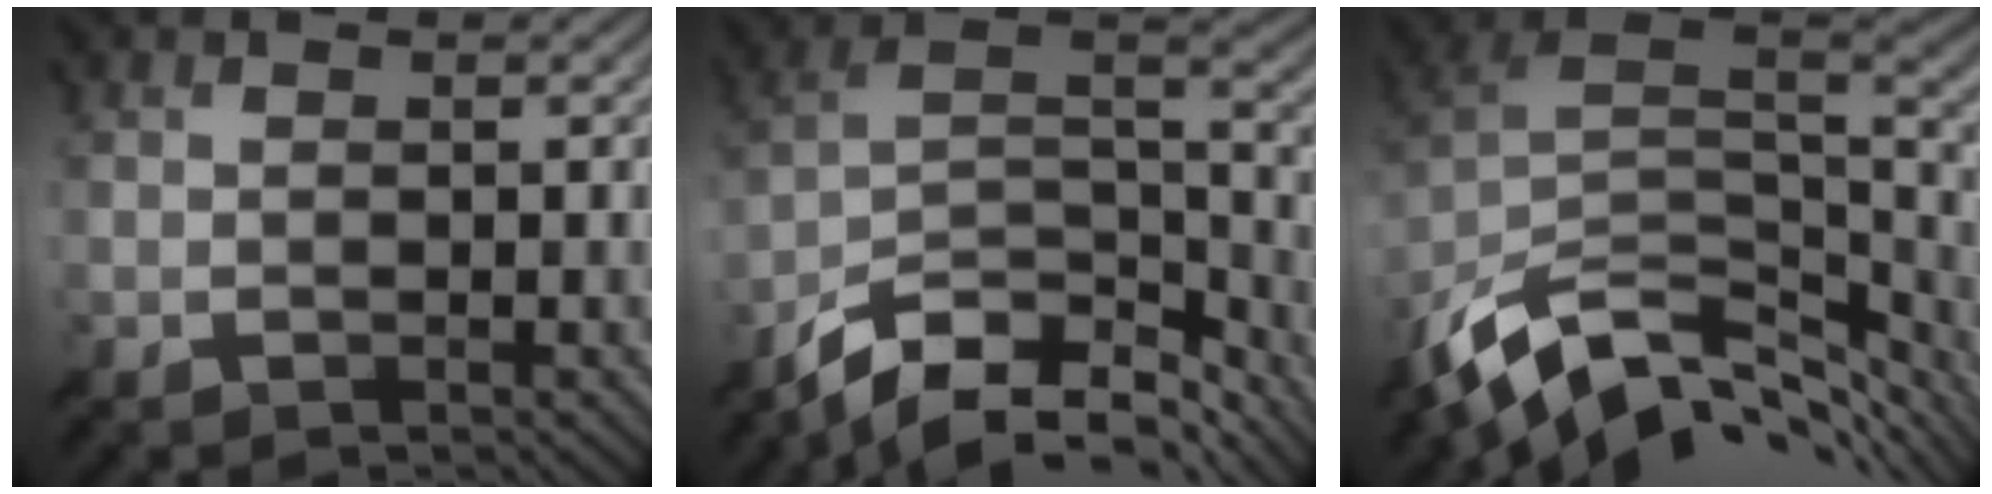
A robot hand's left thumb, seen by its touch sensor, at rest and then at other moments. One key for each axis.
{"total": 14.3, "fx": -10.2, "fy": 5.9, "fz": 8.1, "tx": -0.191, "ty": -0.013, "tz": -0.167}
{"total": 13.5, "fx": -7.4, "fy": 6.9, "fz": 9.0, "tx": -0.218, "ty": -0.014, "tz": -0.125}